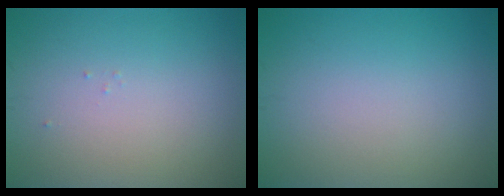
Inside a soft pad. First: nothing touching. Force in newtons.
{"total": 0.0}